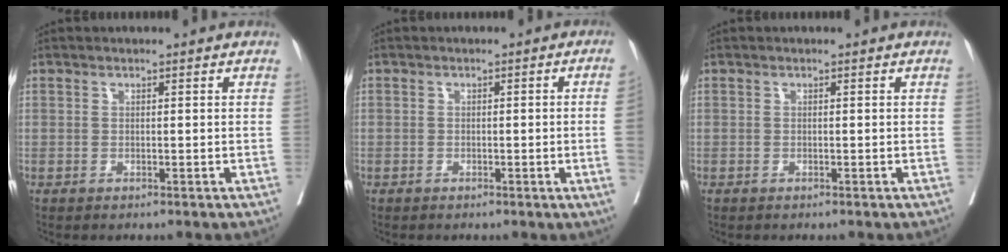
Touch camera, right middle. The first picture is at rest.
{"total": 3.2, "force": [-0.7, -0.7, 3.0], "torque": [-0.043, 0.000, -0.007]}
{"total": 0.0}